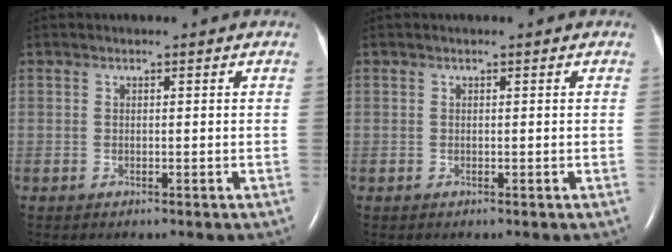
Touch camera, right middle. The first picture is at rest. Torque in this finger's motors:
{"motor_torque": [0.08, -0.17, 0.05, -0.01]}